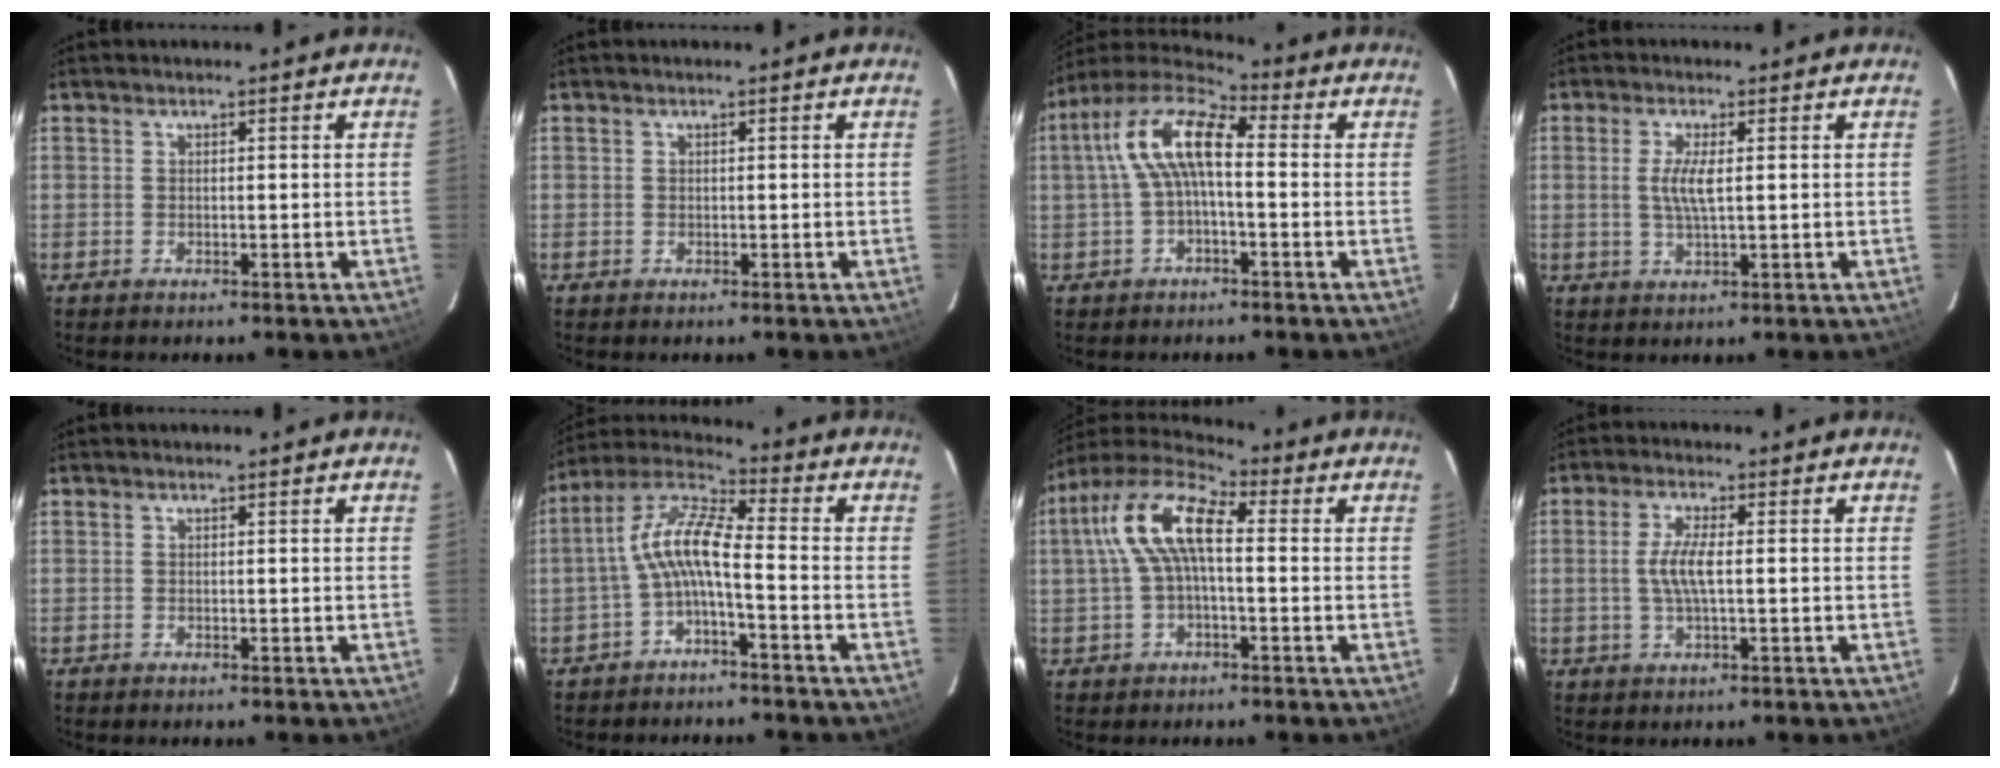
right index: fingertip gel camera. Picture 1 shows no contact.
{"total": 0.0}
{"total": 11.2, "force": [0.3, 4.5, 10.3], "torque": [-0.205, 0.028, -0.002]}
{"total": 4.5, "force": [0.5, 1.0, 4.3], "torque": [-0.087, -0.002, 0.009]}
{"total": 0.0}
{"total": 8.7, "force": [-2.4, 1.9, 8.1], "torque": [-0.185, 0.022, -0.050]}
{"total": 11.6, "force": [0.9, 4.8, 10.5], "torque": [-0.210, 0.029, 0.009]}
{"total": 5.2, "force": [0.0, 1.3, 5.0], "torque": [-0.098, 0.001, 0.002]}